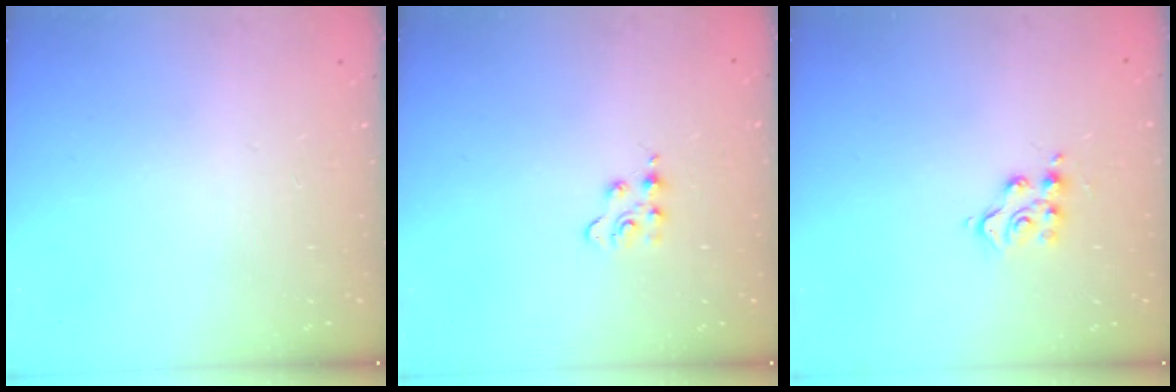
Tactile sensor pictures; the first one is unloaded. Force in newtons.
{"total": 3.2, "press": 3.1, "slide": 0.4}
{"total": 8.1, "press": 8.0, "slide": 0.5}